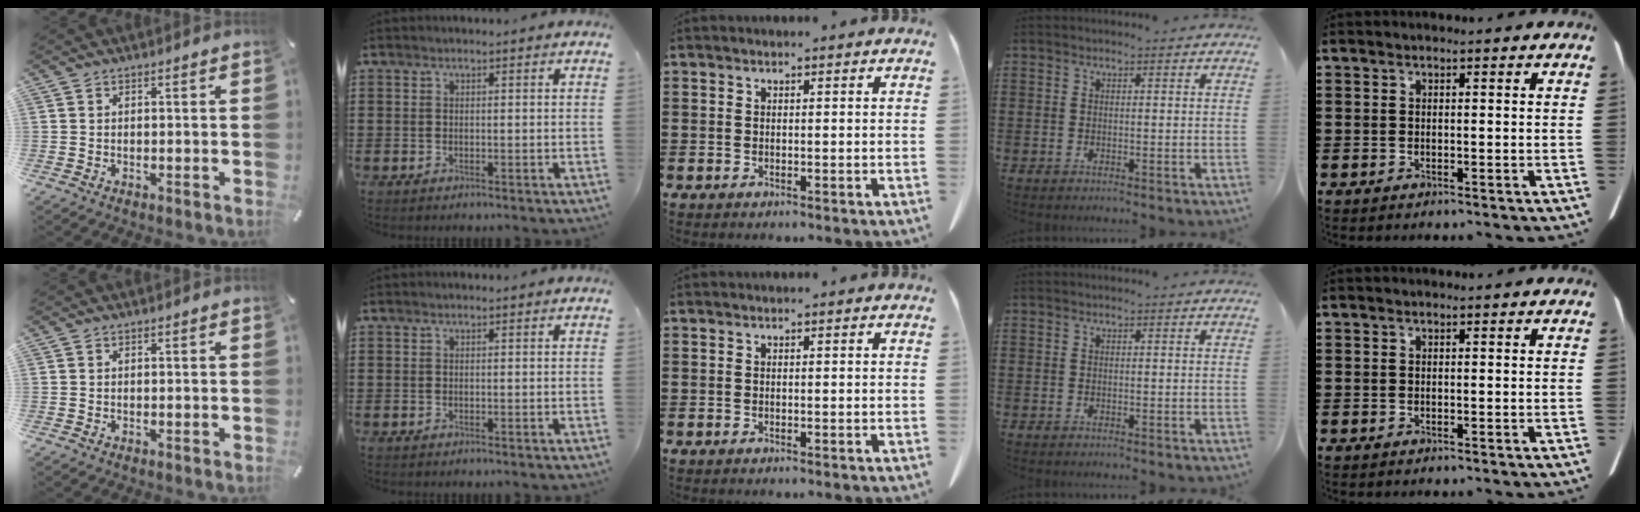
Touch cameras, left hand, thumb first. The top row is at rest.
{}